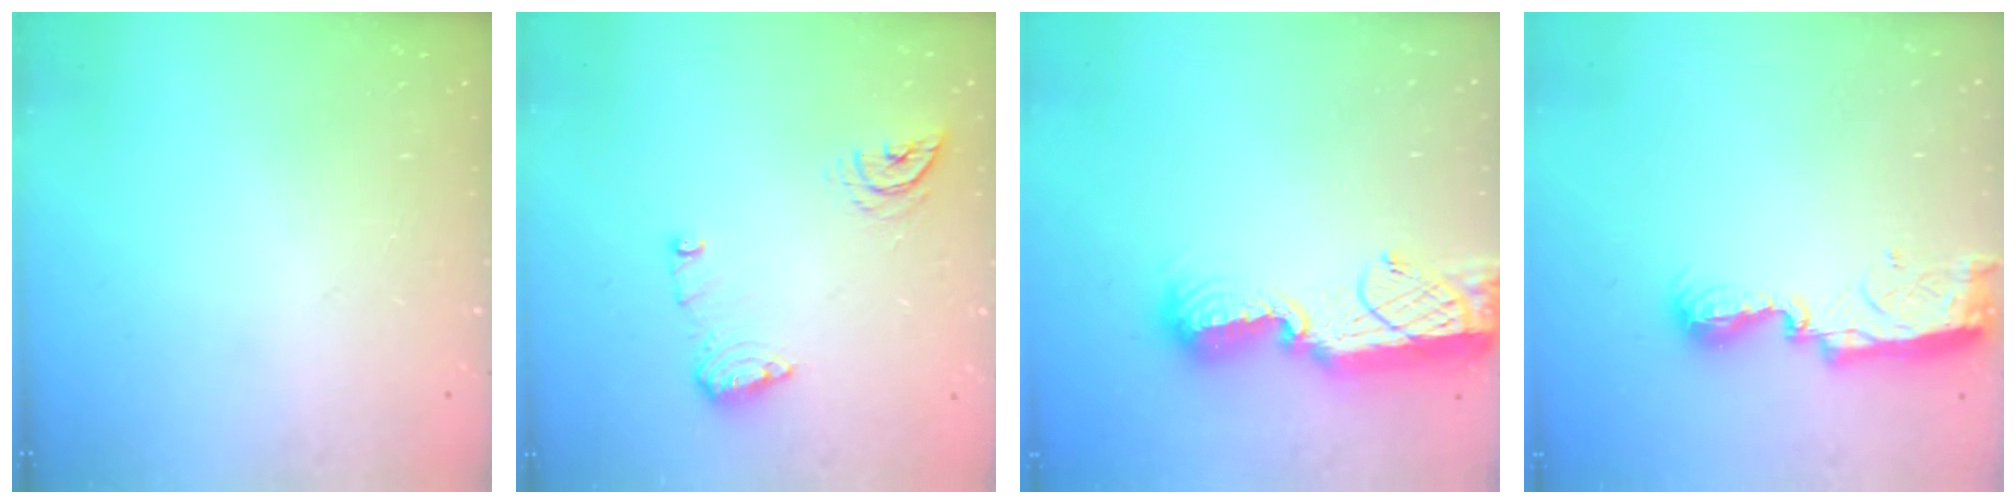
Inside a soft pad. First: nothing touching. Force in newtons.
{"total": 8.9, "press": 8.9, "slide": 0.5}
{"total": 13.4, "press": 13.3, "slide": 0.6}
{"total": 7.7, "press": 7.6, "slide": 0.6}